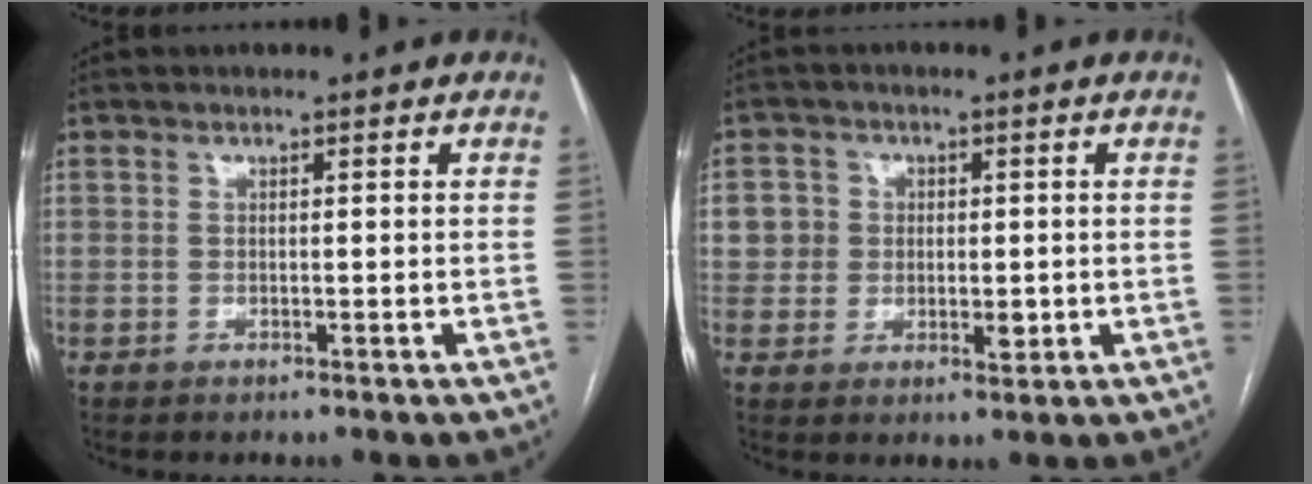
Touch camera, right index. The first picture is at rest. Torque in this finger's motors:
{"motor_torque": [-0.01, -0.04, 0.01, 0.05]}